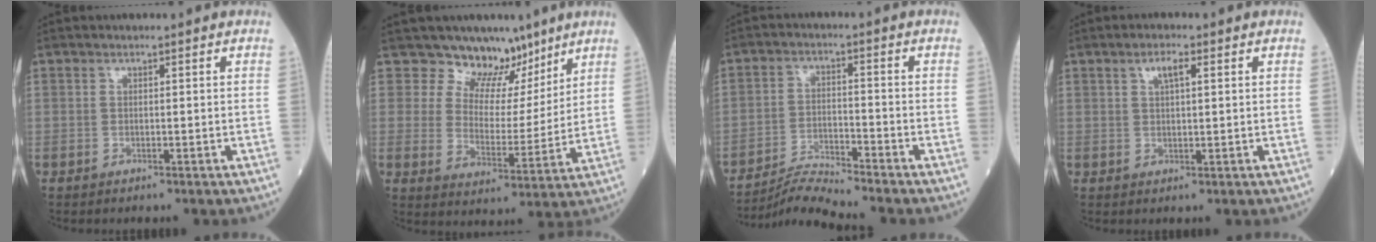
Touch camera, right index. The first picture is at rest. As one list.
[{"total": 8.6, "force": [6.9, 4.4, 2.3], "torque": [-0.029, -0.011, 0.111]}, {"total": 5.7, "force": [-5.4, -1.7, 0.2], "torque": [-0.016, -0.014, -0.101]}, {"total": 2.8, "force": [1.3, 0.6, 2.4], "torque": [-0.048, 0.003, 0.023]}]